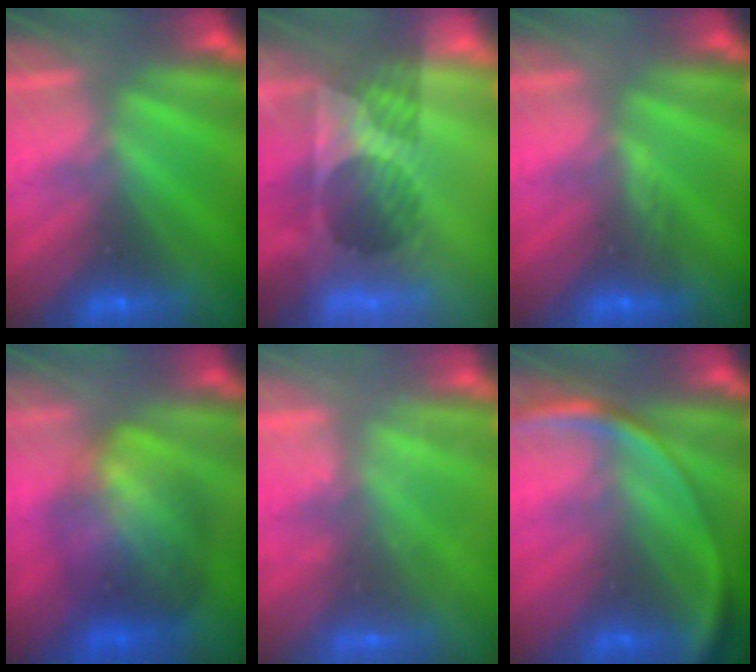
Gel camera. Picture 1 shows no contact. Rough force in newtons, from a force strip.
{"total": 8.7}
{"total": 2.8}
{"total": 8.5}
{"total": 2.3}
{"total": 2.7}